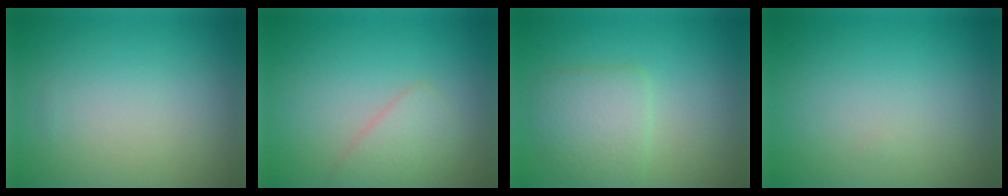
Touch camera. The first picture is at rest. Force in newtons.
{"total": 2.1, "press": 2.1, "slide": 0.1}
{"total": 3.4, "press": 3.4, "slide": 0.2}
{"total": 0.0}